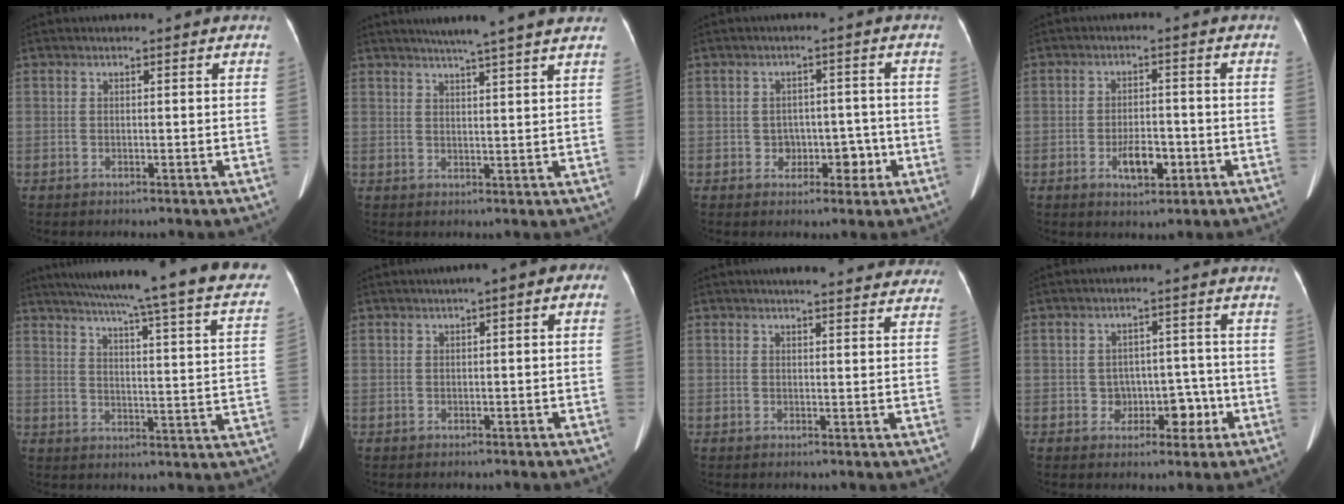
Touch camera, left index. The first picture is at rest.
{"total": 10.5, "force": [8.8, -0.7, 5.7], "torque": [-0.081, 0.019, 0.101]}
{"total": 4.1, "force": [-1.3, 3.3, 2.1], "torque": [-0.019, 0.019, -0.011]}
{"total": 4.9, "force": [-1.9, 2.2, 3.9], "torque": [-0.068, 0.001, -0.026]}
{"total": 31.0, "force": [26.9, 1.1, 15.2], "torque": [-0.200, -0.068, 0.322]}
{"total": 3.7, "force": [0.8, 1.1, 3.4], "torque": [-0.037, 0.023, 0.004]}
{"total": 15.0, "force": [13.6, 3.0, 5.6], "torque": [-0.047, 0.015, 0.149]}
{"total": 4.9, "force": [-1.6, 4.0, 2.4], "torque": [-0.021, 0.025, -0.015]}